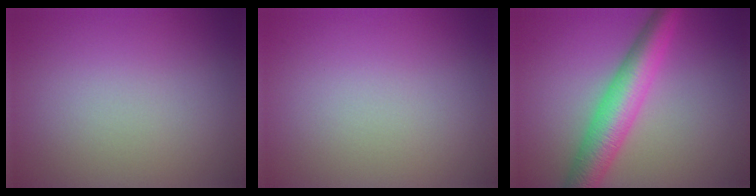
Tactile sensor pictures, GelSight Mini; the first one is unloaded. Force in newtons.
{"total": 0.0}
{"total": 6.0, "press": 6.0, "slide": 0.0}